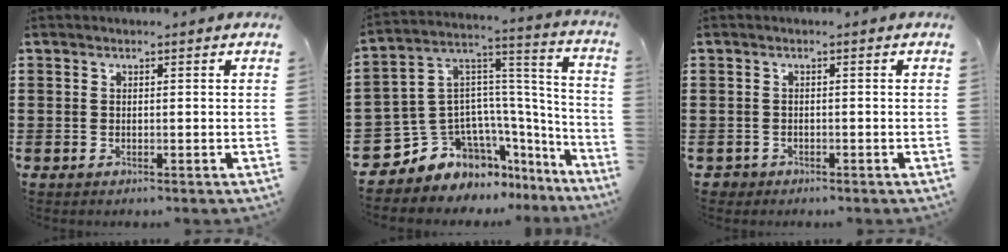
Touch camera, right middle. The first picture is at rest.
{"total": 9.0, "force": [-6.1, 6.3, 1.7], "torque": [-0.072, -0.011, -0.118]}
{"total": 0.9, "force": [-0.7, 0.7, 0.1], "torque": [-0.005, 0.001, -0.016]}